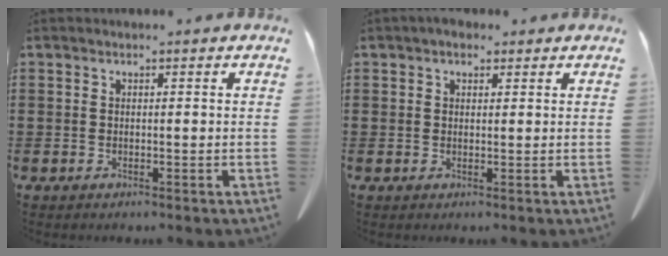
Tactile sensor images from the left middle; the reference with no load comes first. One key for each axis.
{"total": 2.2, "fx": 1.8, "fy": 1.2, "fz": 0.6, "tx": -0.009, "ty": 0.006, "tz": 0.031}